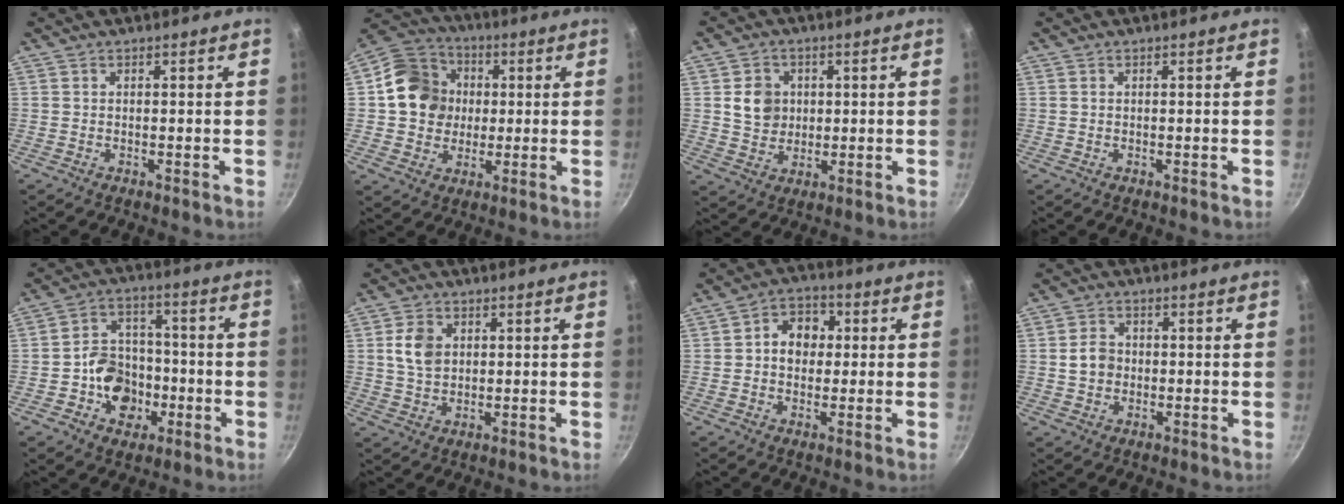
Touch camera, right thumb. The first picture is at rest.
{"total": 13.2, "force": [1.3, 11.7, 6.0], "torque": [-0.077, 0.021, 0.014]}
{"total": 6.8, "force": [1.2, 6.0, 3.0], "torque": [-0.024, -0.002, 0.024]}
{"total": 0.0}
{"total": 11.5, "force": [-3.2, 9.4, 5.7], "torque": [-0.055, 0.032, -0.055]}
{"total": 6.3, "force": [1.4, 4.7, 4.0], "torque": [-0.061, -0.002, 0.025]}
{"total": 7.6, "force": [0.8, 6.1, 4.4], "torque": [-0.028, 0.013, 0.001]}
{"total": 4.5, "force": [-0.2, 3.8, 2.4], "torque": [-0.027, 0.012, -0.007]}